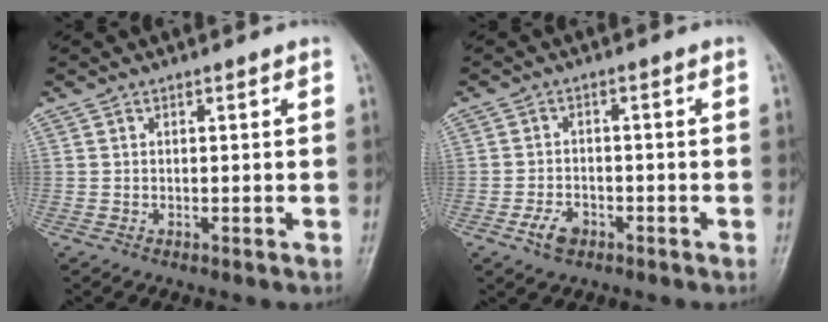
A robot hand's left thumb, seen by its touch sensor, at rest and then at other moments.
{"total": 4.0, "force": [-2.2, 2.5, 2.2], "torque": [-0.038, 0.012, -0.039]}